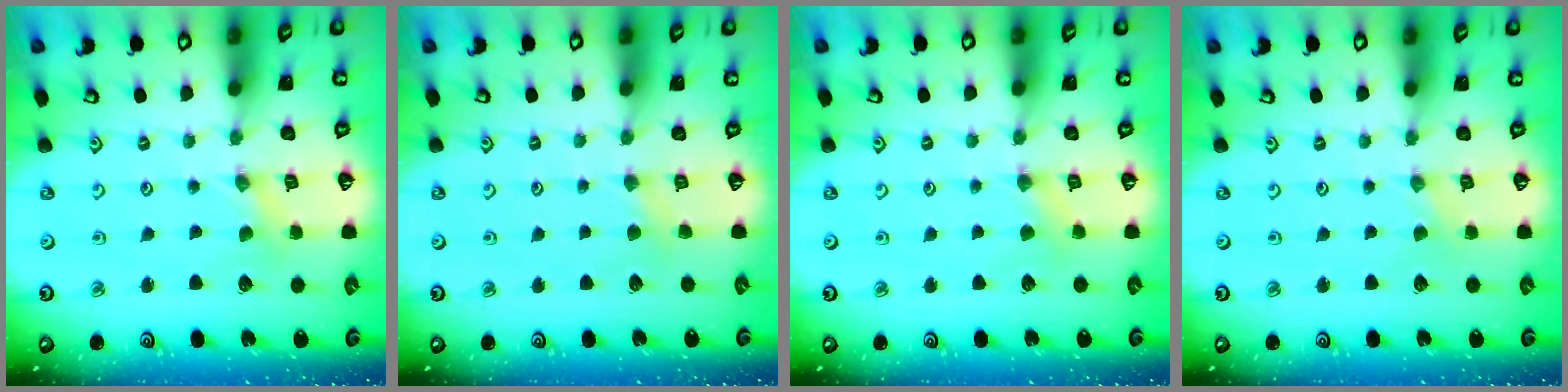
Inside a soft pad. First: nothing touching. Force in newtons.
{"total": 2.7, "press": 2.6, "slide": 0.4}
{"total": 2.8, "press": 2.7, "slide": 0.6}
{"total": 0.0}